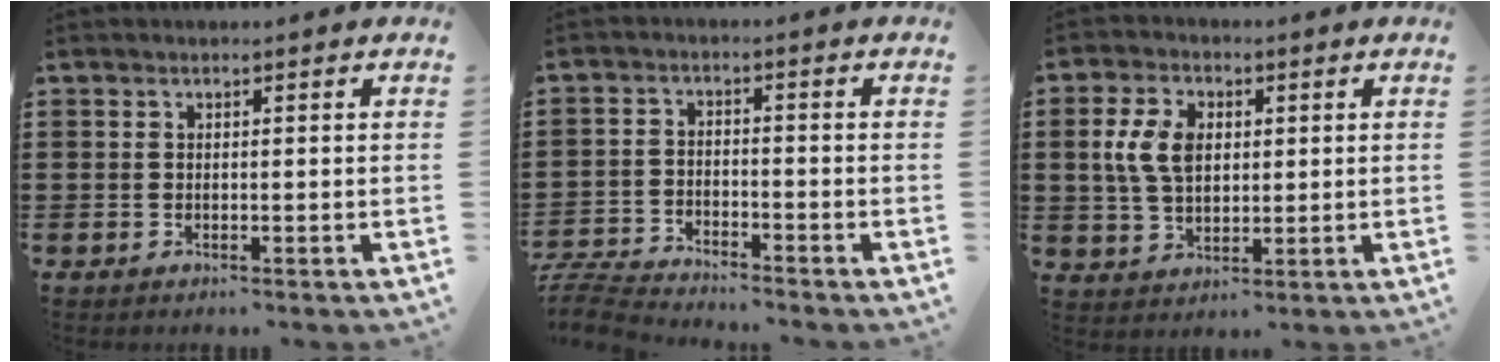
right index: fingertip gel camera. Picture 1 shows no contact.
{"total": 4.9, "force": [-4.8, 0.4, 0.4], "torque": [-0.027, -0.001, -0.104]}
{"total": 7.0, "force": [1.2, 4.7, 5.0], "torque": [-0.130, 0.009, 0.015]}